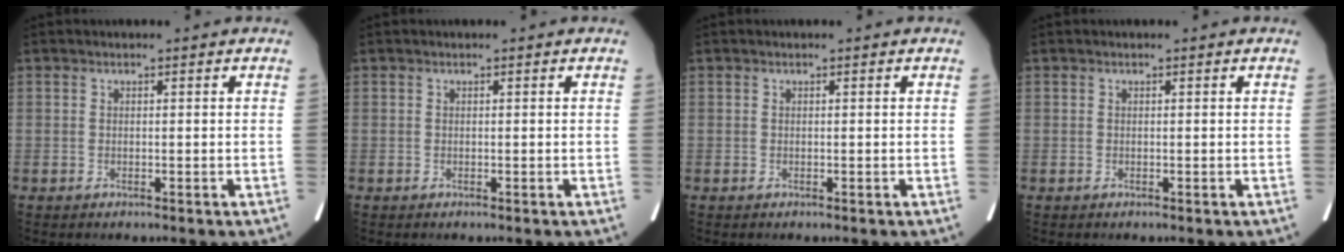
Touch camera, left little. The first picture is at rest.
{"total": 0.0}
{"total": 0.0}
{"total": 0.0}